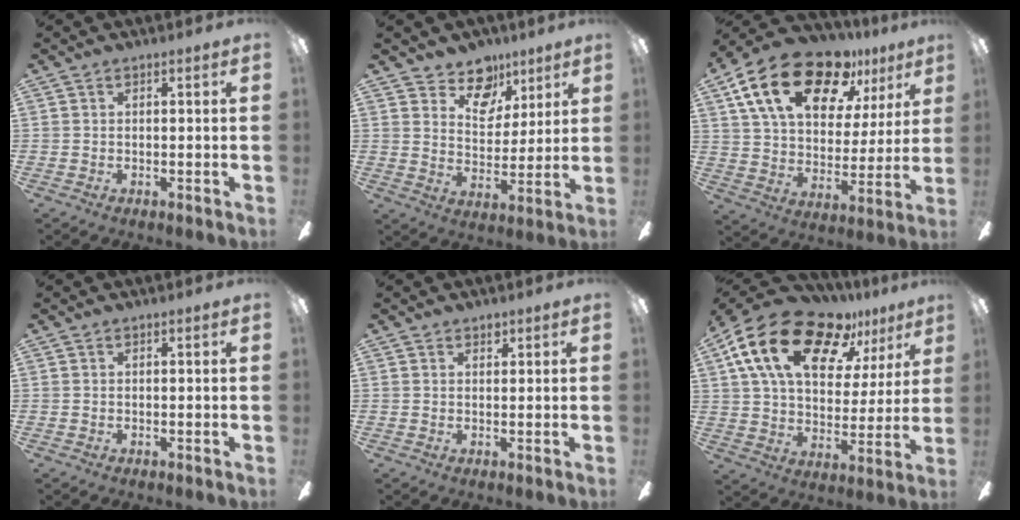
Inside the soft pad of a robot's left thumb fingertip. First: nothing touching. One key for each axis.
{"total": 11.2, "fx": 7.5, "fy": 7.3, "fz": 4.1, "tx": -0.057, "ty": -0.045, "tz": 0.139}
{"total": 22.7, "fx": 13.7, "fy": 11.5, "fz": 13.9, "tx": -0.231, "ty": -0.067, "tz": 0.242}
{"total": 0.0}
{"total": 1.4, "fx": 1.1, "fy": 0.8, "fz": 0.2, "tx": 0.004, "ty": -0.001, "tz": 0.019}
{"total": 21.6, "fx": 13.2, "fy": 11.0, "fz": 13.1, "tx": -0.227, "ty": -0.069, "tz": 0.233}